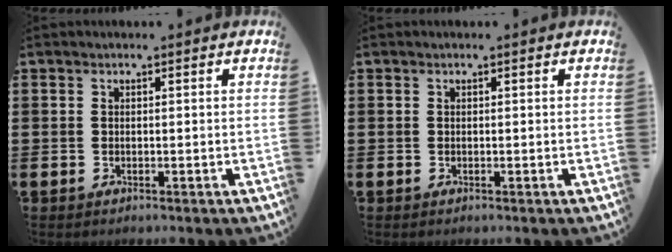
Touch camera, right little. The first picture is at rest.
{"total": 0.0}